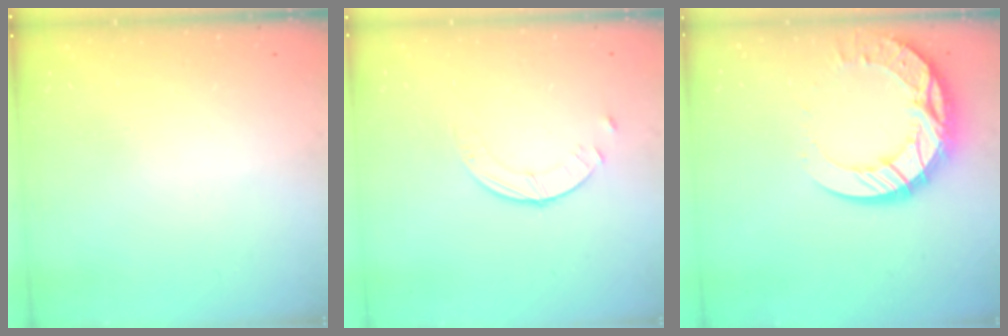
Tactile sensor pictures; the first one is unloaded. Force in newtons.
{"total": 2.5, "press": 2.5, "slide": 0.3}
{"total": 14.6, "press": 14.5, "slide": 1.1}